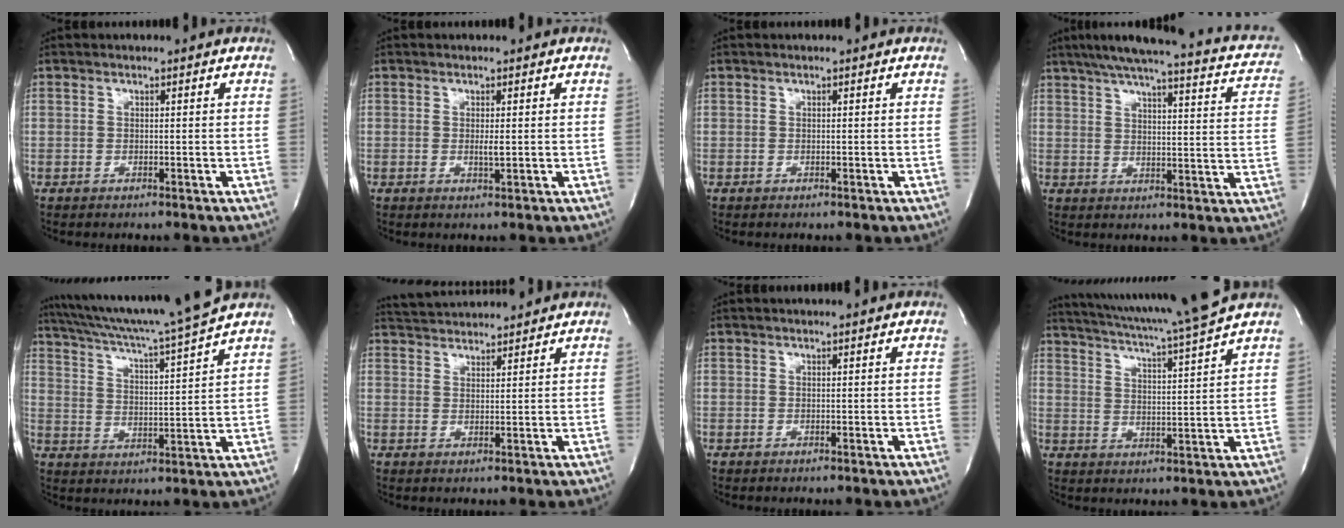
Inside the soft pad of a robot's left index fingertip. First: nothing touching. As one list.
[{"total": 1.2, "force": [-0.2, 0.1, 1.2], "torque": [-0.027, -0.008, -0.003]}, {"total": 0.0}, {"total": 24.1, "force": [20.0, 4.0, 12.9], "torque": [-0.182, 0.002, 0.232]}, {"total": 16.7, "force": [14.9, -2.4, 7.2], "torque": [-0.132, -0.026, 0.226]}, {"total": 7.1, "force": [7.0, 0.3, 1.3], "torque": [-0.032, 0.030, 0.113]}, {"total": 1.3, "force": [1.2, -0.3, 0.4], "torque": [-0.009, 0.001, 0.016]}, {"total": 14.9, "force": [13.2, -2.2, 6.4], "torque": [-0.118, -0.032, 0.192]}]